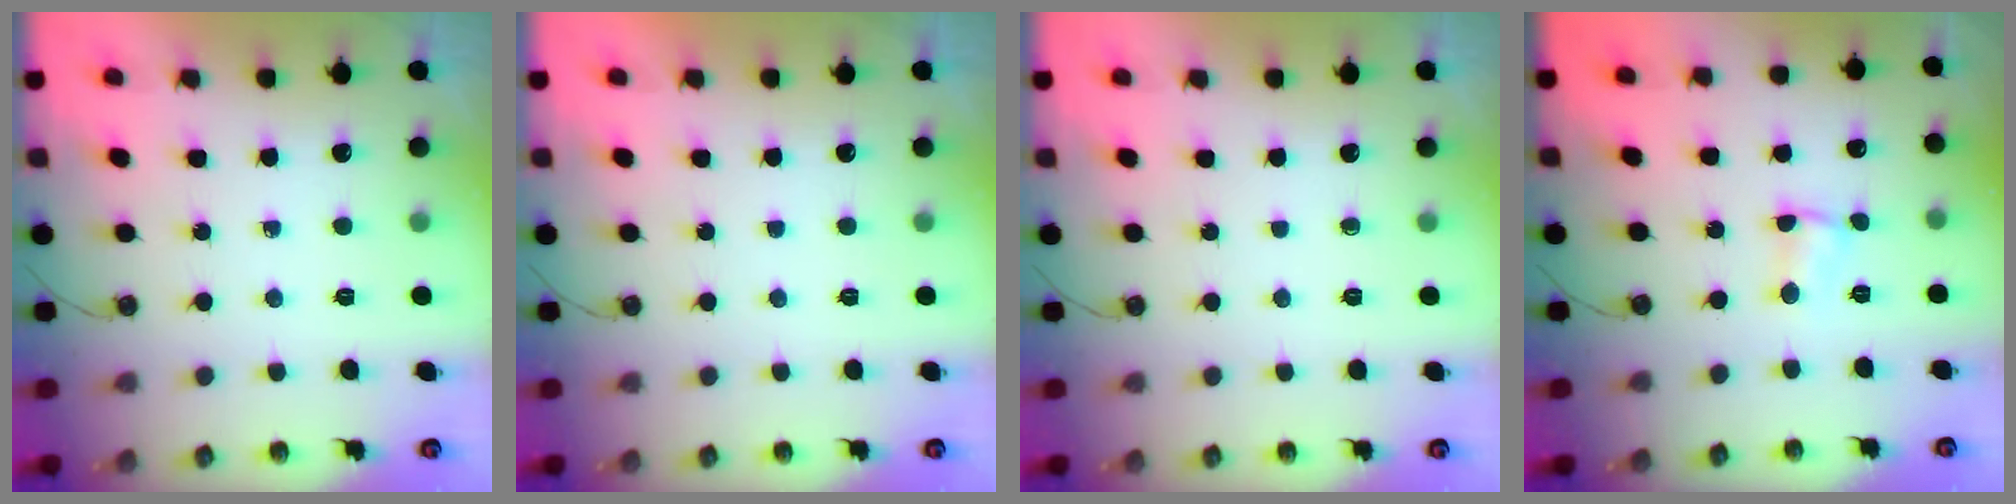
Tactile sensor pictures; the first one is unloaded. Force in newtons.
{"total": 0.0}
{"total": 0.0}
{"total": 2.0, "press": 2.0, "slide": 0.3}